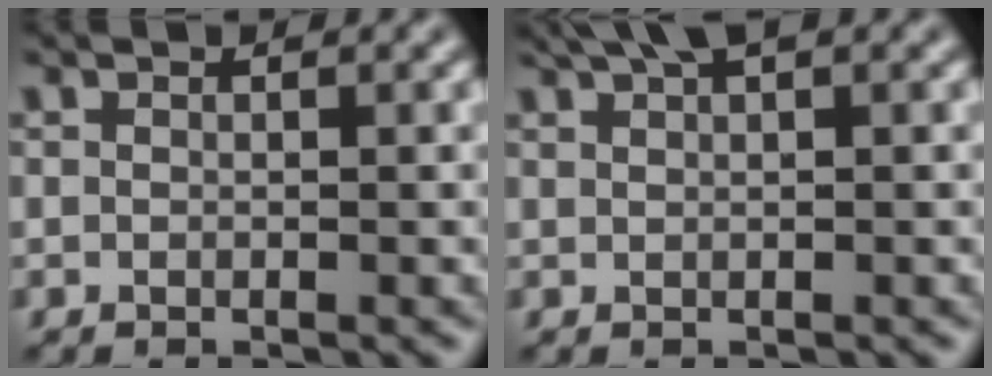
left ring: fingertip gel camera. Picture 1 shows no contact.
{"total": 2.2, "force": [1.6, 0.4, 1.5], "torque": [-0.016, 0.006, 0.029]}